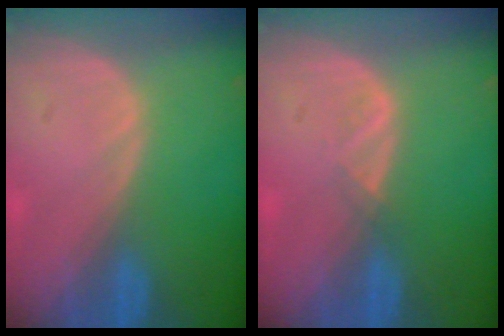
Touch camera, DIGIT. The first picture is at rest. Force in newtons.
{"total": 1.3, "press": 1.2, "slide": 0.7}